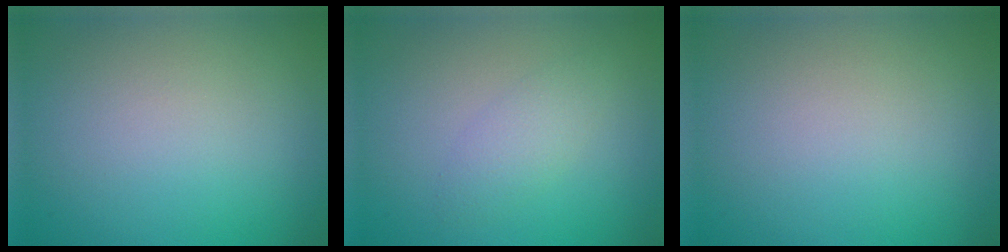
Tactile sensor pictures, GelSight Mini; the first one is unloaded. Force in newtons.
{"total": 1.8, "press": 1.8, "slide": 0.2}
{"total": 0.0}